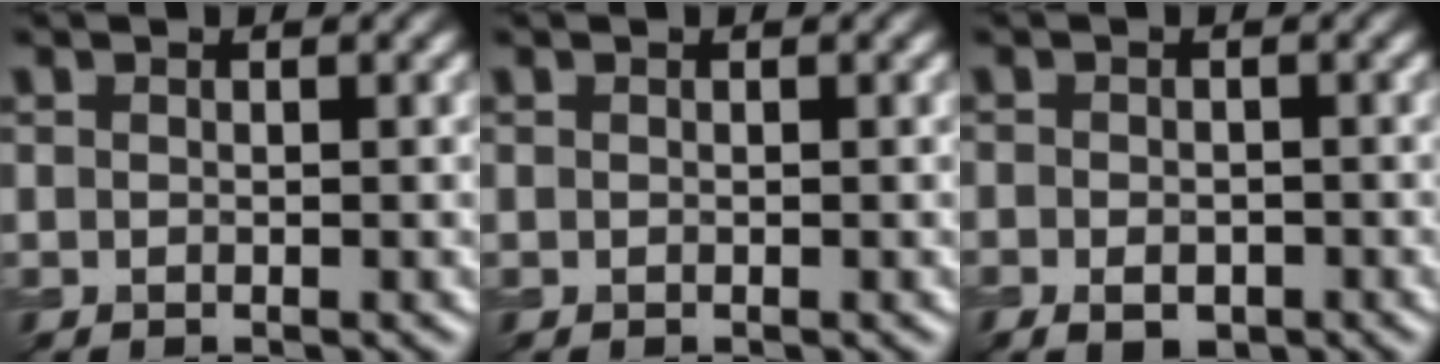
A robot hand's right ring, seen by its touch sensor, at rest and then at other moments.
{"total": 0.0}
{"total": 2.3, "force": [-0.9, 1.4, 1.5], "torque": [-0.023, -0.009, -0.014]}